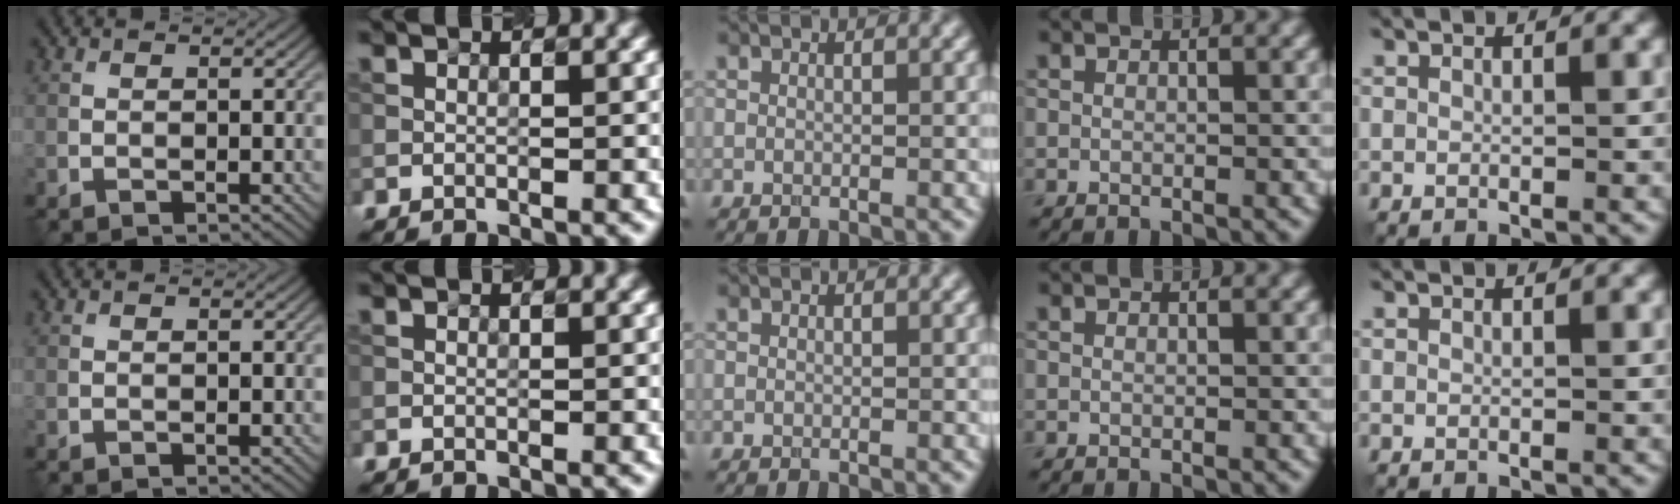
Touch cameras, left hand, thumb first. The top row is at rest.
{}